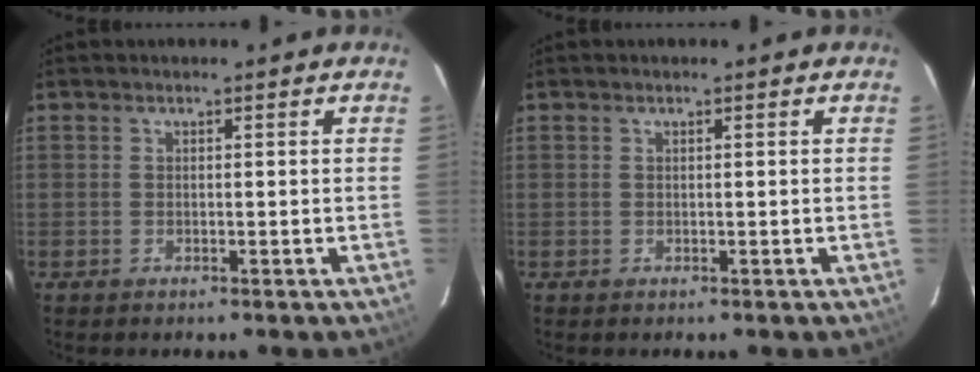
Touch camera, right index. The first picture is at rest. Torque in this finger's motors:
{"motor_torque": [-0.02, -0.05, 0.02, -0.01]}